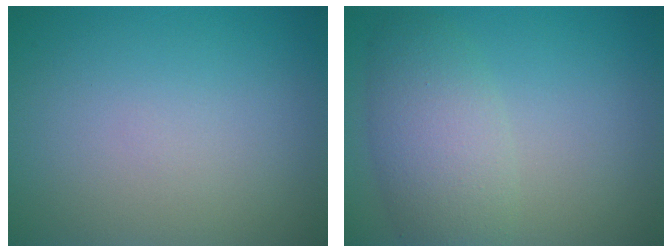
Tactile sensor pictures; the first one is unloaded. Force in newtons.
{"total": 4.7, "press": 4.7, "slide": 0.1}